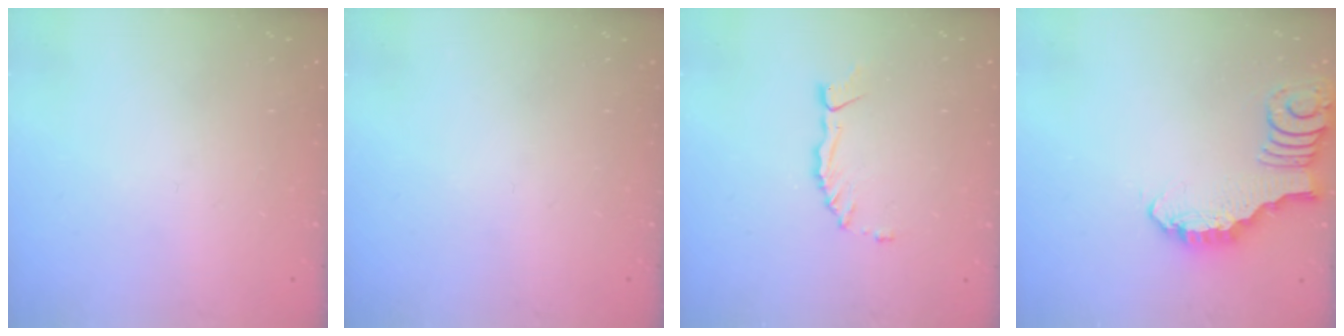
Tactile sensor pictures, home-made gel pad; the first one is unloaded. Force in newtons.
{"total": 0.0}
{"total": 3.3, "press": 3.3, "slide": 0.4}
{"total": 4.2, "press": 4.2, "slide": 0.3}